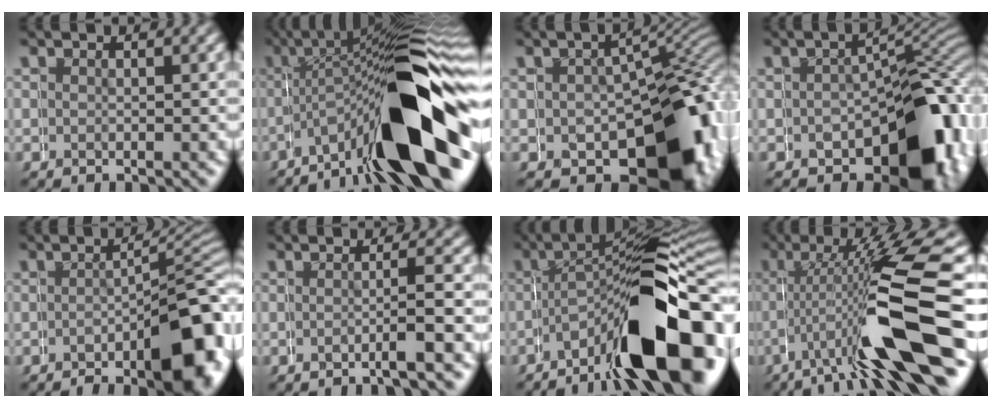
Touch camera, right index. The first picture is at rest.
{"total": 15.7, "force": [-4.5, 4.6, 14.3], "torque": [-0.200, 0.021, -0.070]}
{"total": 15.1, "force": [-4.6, 9.3, 11.0], "torque": [-0.159, -0.041, -0.045]}
{"total": 11.6, "force": [-4.3, 6.4, 8.7], "torque": [-0.120, -0.011, -0.056]}
{"total": 10.2, "force": [-5.2, 3.2, 8.2], "torque": [-0.075, 0.006, -0.072]}
{"total": 2.2, "force": [-0.8, -1.7, 1.1], "torque": [-0.010, 0.010, -0.017]}
{"total": 15.0, "force": [-6.1, 6.0, 12.3], "torque": [-0.165, 0.008, -0.093]}
{"total": 9.3, "force": [-1.8, 1.1, 9.1], "torque": [-0.154, 0.008, -0.024]}